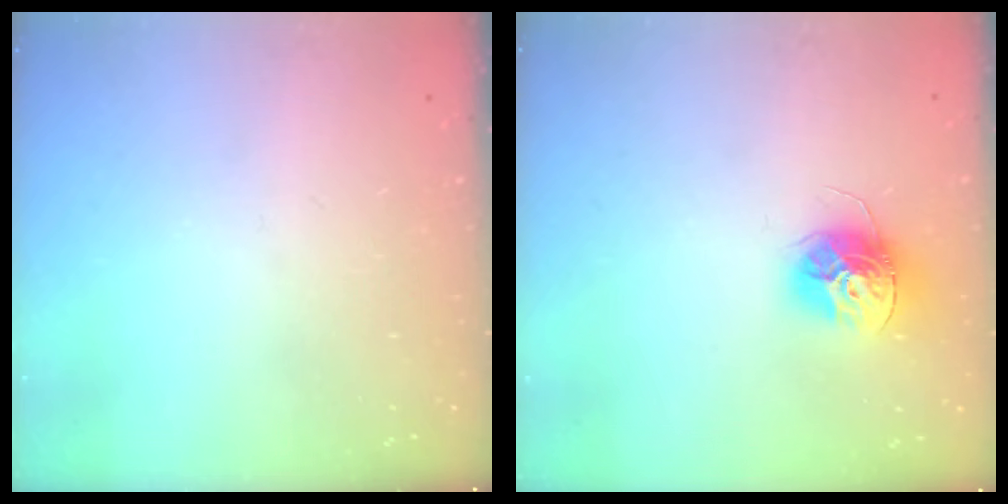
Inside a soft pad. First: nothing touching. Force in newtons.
{"total": 12.2, "press": 12.2, "slide": 0.4}